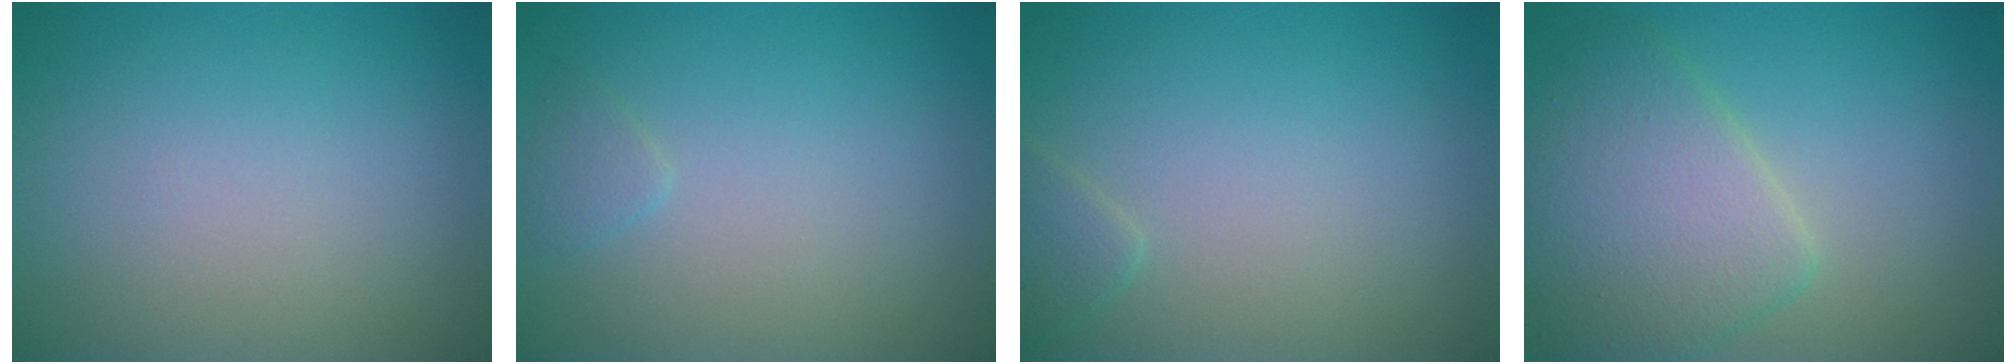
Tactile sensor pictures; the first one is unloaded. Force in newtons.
{"total": 0.9, "press": 0.9, "slide": 0.1}
{"total": 1.1, "press": 1.1, "slide": 0.1}
{"total": 5.8, "press": 5.8, "slide": 0.4}